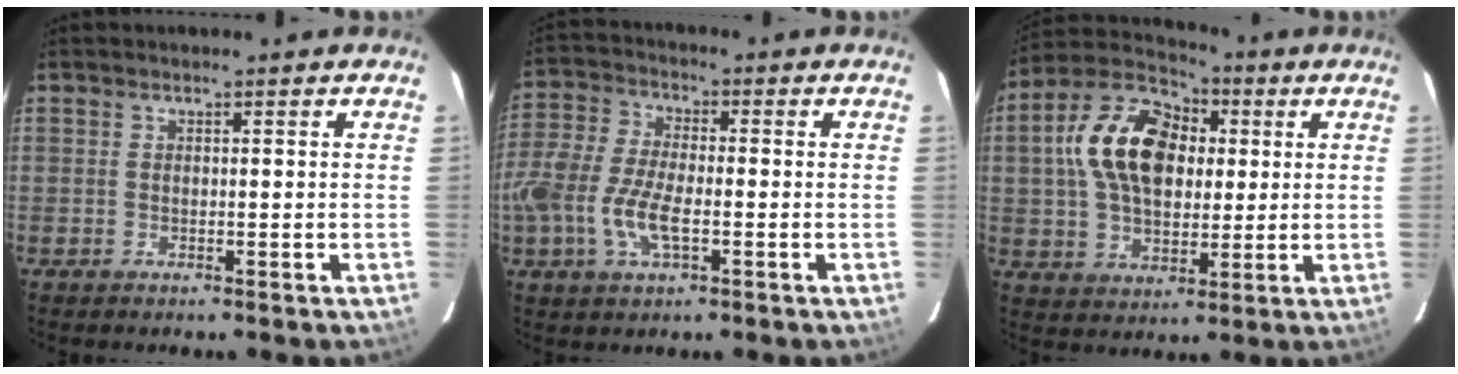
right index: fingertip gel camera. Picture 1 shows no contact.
{"total": 11.4, "force": [-3.6, 4.9, 9.6], "torque": [-0.216, -0.002, -0.074]}
{"total": 17.7, "force": [3.3, 11.6, 13.0], "torque": [-0.262, 0.036, 0.055]}